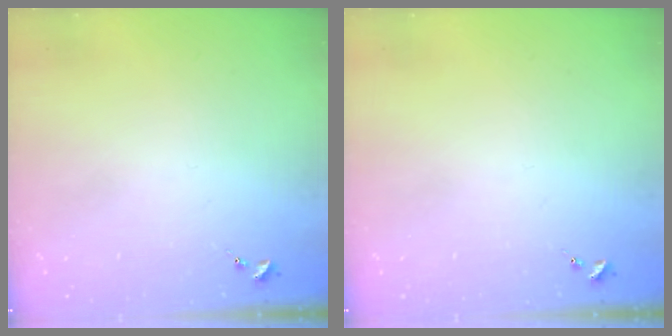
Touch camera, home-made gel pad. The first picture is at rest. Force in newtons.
{"total": 0.0}